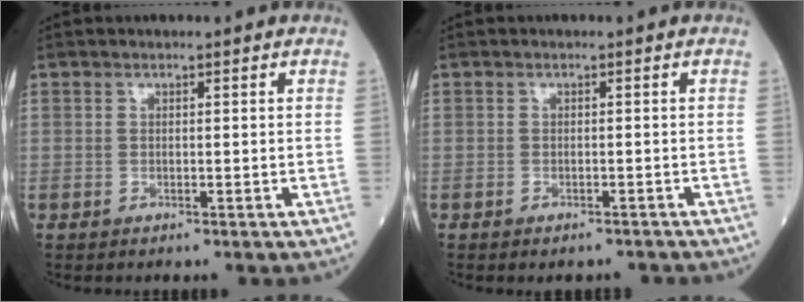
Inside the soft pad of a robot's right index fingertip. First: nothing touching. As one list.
[{"total": 2.1, "force": [-2.0, 0.7, 0.2], "torque": [0.003, -0.001, -0.025]}]